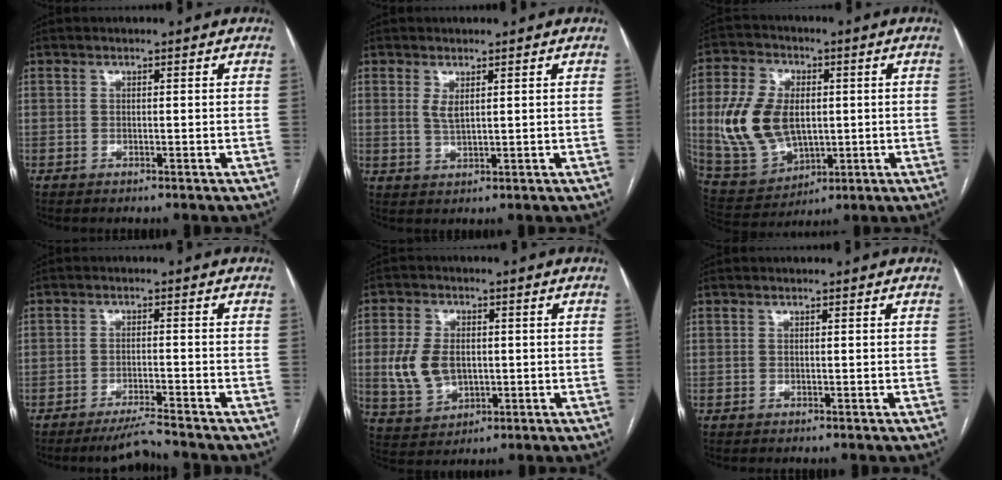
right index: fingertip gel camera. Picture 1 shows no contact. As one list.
[{"total": 2.1, "force": [1.0, 0.6, 1.8], "torque": [-0.039, -0.006, 0.024]}, {"total": 15.0, "force": [0.6, 9.8, 11.4], "torque": [-0.251, 0.016, 0.030]}, {"total": 4.3, "force": [-4.0, -0.6, 1.5], "torque": [-0.026, -0.016, -0.071]}, {"total": 8.4, "force": [-0.1, 6.0, 5.9], "torque": [-0.133, 0.011, 0.011]}, {"total": 0.0}]